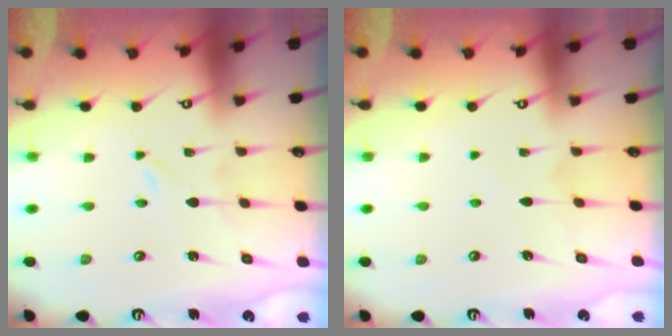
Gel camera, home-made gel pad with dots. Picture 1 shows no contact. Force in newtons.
{"total": 4.2, "press": 4.2, "slide": 0.5}